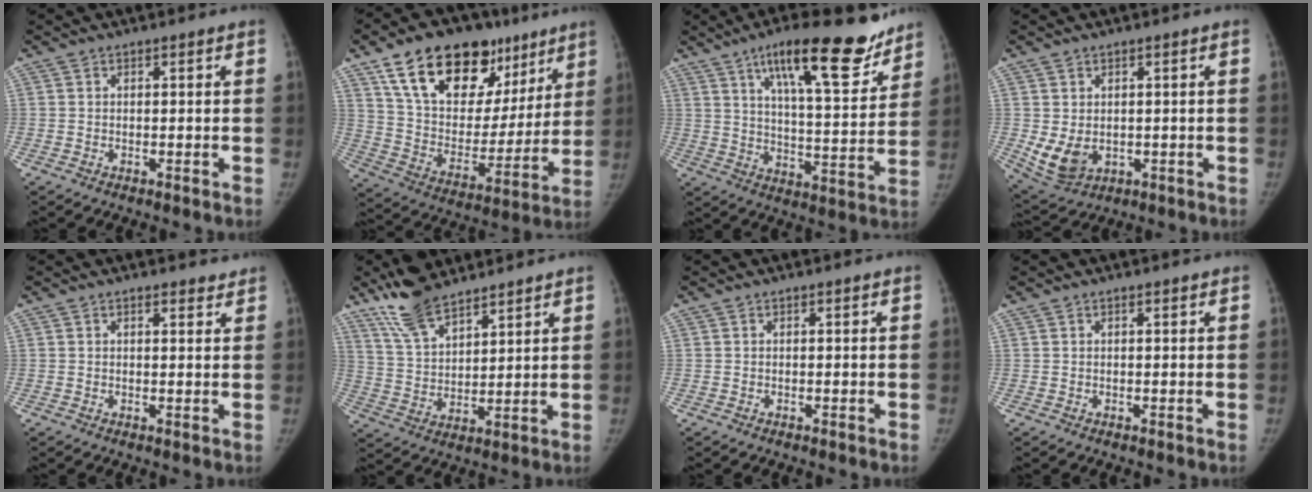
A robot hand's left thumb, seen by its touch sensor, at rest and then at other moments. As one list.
[{"total": 26.8, "force": [15.5, 15.6, 15.4], "torque": [-0.202, -0.018, 0.264]}, {"total": 19.8, "force": [13.1, 5.7, 13.7], "torque": [-0.170, -0.062, 0.203]}, {"total": 6.6, "force": [-0.5, 4.9, 4.3], "torque": [-0.072, -0.011, 0.012]}, {"total": 2.0, "force": [1.7, 0.8, 0.6], "torque": [0.003, -0.009, 0.020]}, {"total": 11.4, "force": [9.2, 4.0, 5.4], "torque": [-0.087, -0.038, 0.183]}, {"total": 0.0}, {"total": 0.0}]